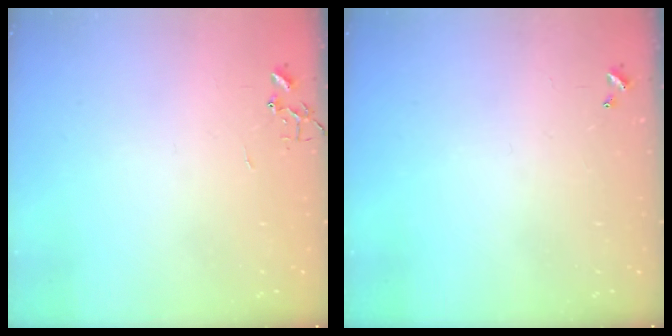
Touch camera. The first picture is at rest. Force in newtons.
{"total": 0.0}